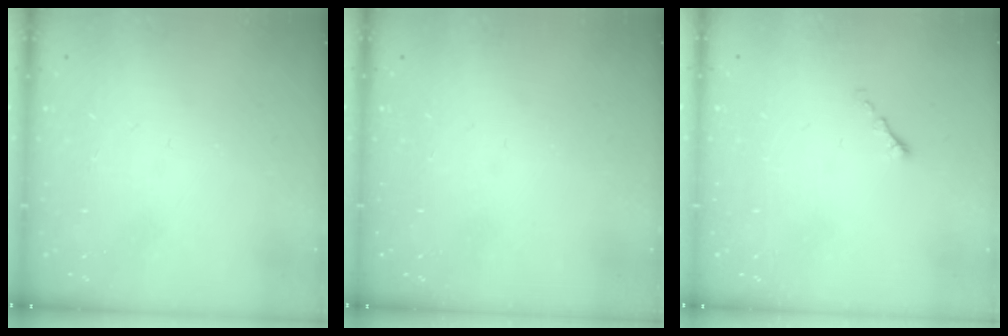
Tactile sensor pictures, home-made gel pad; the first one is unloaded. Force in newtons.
{"total": 0.0}
{"total": 0.6, "press": 0.5, "slide": 0.2}